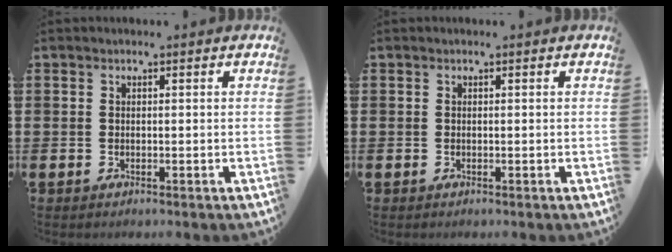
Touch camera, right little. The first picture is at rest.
{"total": 0.0}